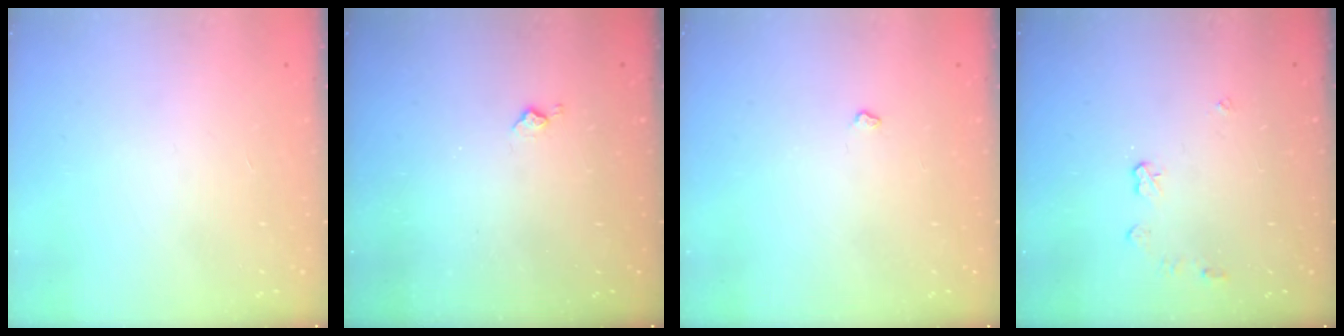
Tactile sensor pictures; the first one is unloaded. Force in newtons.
{"total": 3.8, "press": 3.7, "slide": 0.7}
{"total": 2.9, "press": 2.9, "slide": 0.5}
{"total": 5.4, "press": 5.3, "slide": 0.4}